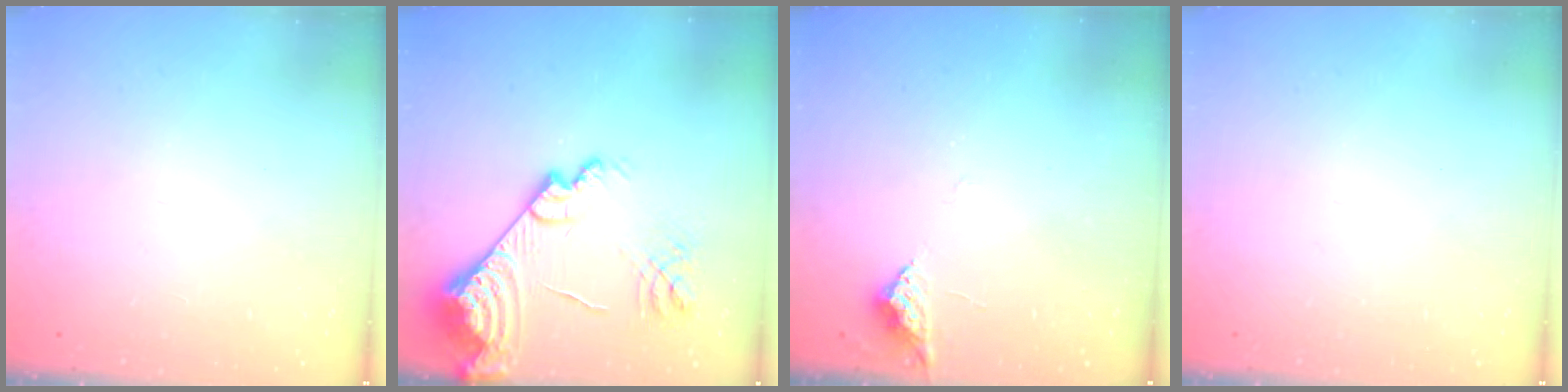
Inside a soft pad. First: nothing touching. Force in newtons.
{"total": 18.8, "press": 18.6, "slide": 2.1}
{"total": 4.2, "press": 4.2, "slide": 0.6}
{"total": 0.0}